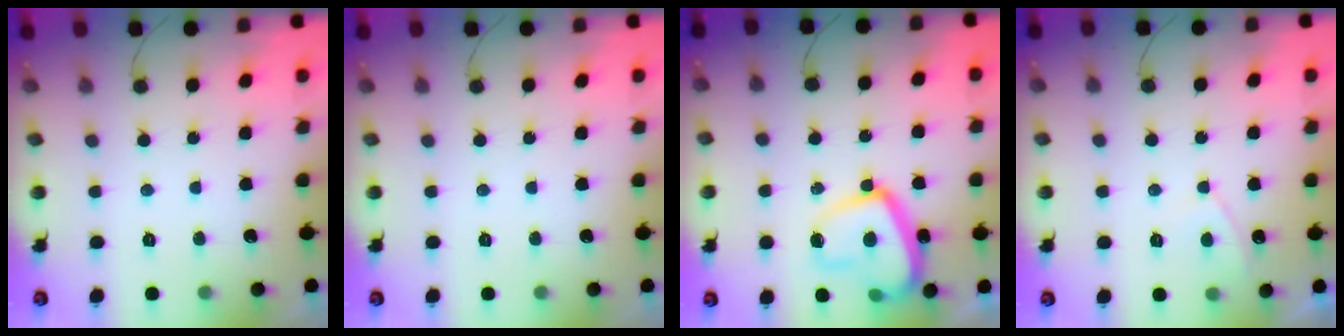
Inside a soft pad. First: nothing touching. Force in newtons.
{"total": 0.0}
{"total": 16.1, "press": 16.0, "slide": 1.6}
{"total": 2.3, "press": 2.2, "slide": 0.4}